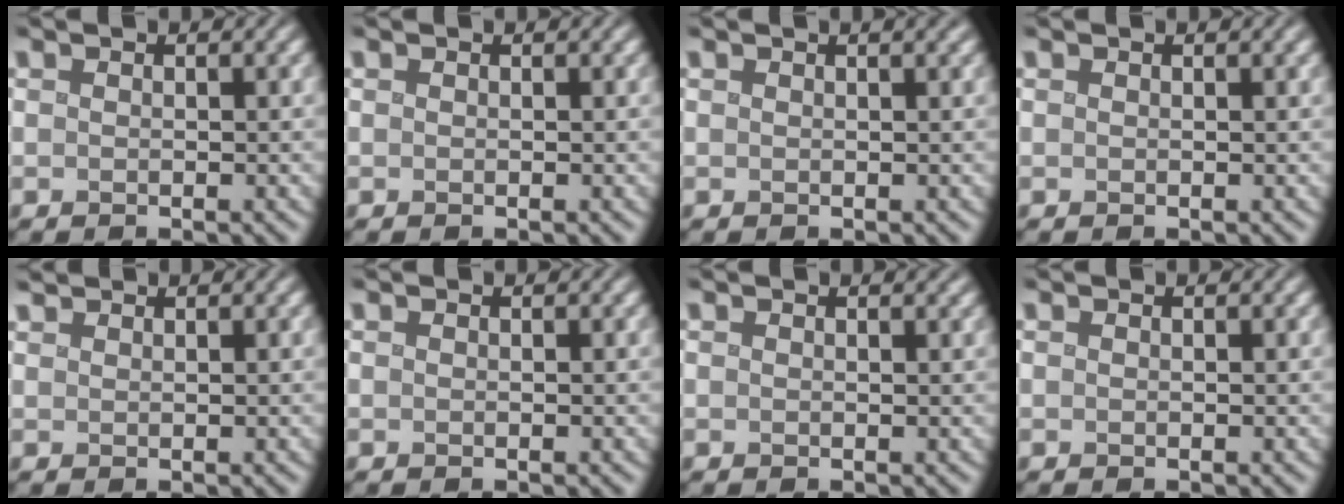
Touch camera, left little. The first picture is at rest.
{"total": 0.0}
{"total": 2.3, "force": [1.3, 1.0, 1.6], "torque": [0.002, 0.012, -0.002]}
{"total": 0.8, "force": [0.5, 0.3, 0.6], "torque": [-0.006, 0.001, 0.002]}
{"total": 1.5, "force": [1.4, 0.3, 0.3], "torque": [0.000, 0.002, 0.016]}
{"total": 0.0}
{"total": 1.4, "force": [1.0, 0.6, 0.8], "torque": [0.002, 0.008, -0.001]}
{"total": 0.0}